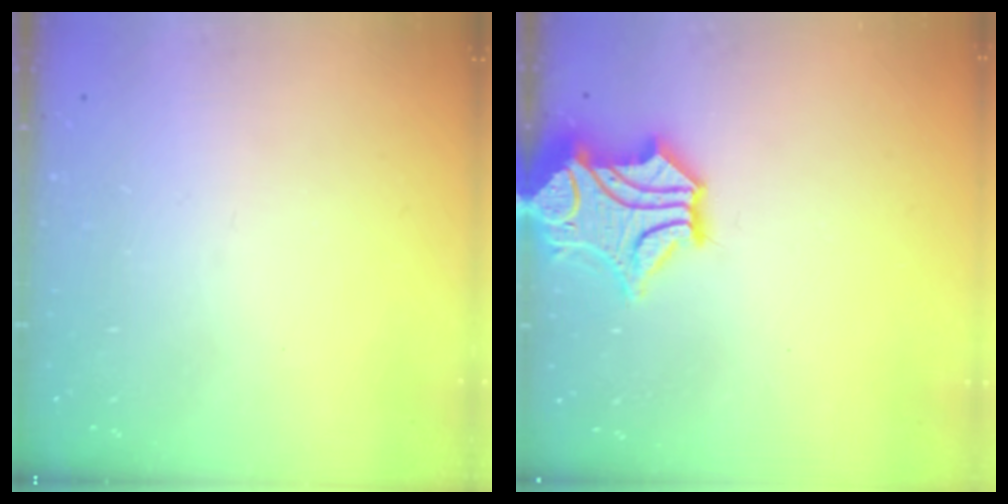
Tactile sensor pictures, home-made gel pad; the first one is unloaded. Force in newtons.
{"total": 4.9, "press": 4.6, "slide": 1.8}